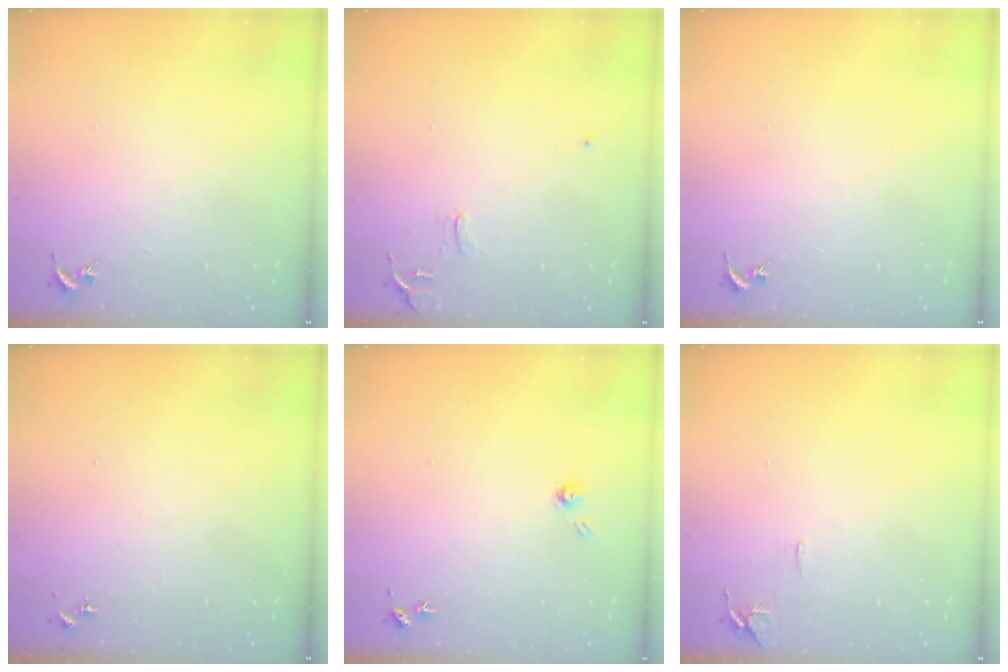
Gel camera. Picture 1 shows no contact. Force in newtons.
{"total": 8.1, "press": 8.0, "slide": 0.7}
{"total": 0.0}
{"total": 0.0}
{"total": 3.9, "press": 3.8, "slide": 0.4}
{"total": 6.5, "press": 6.4, "slide": 0.7}